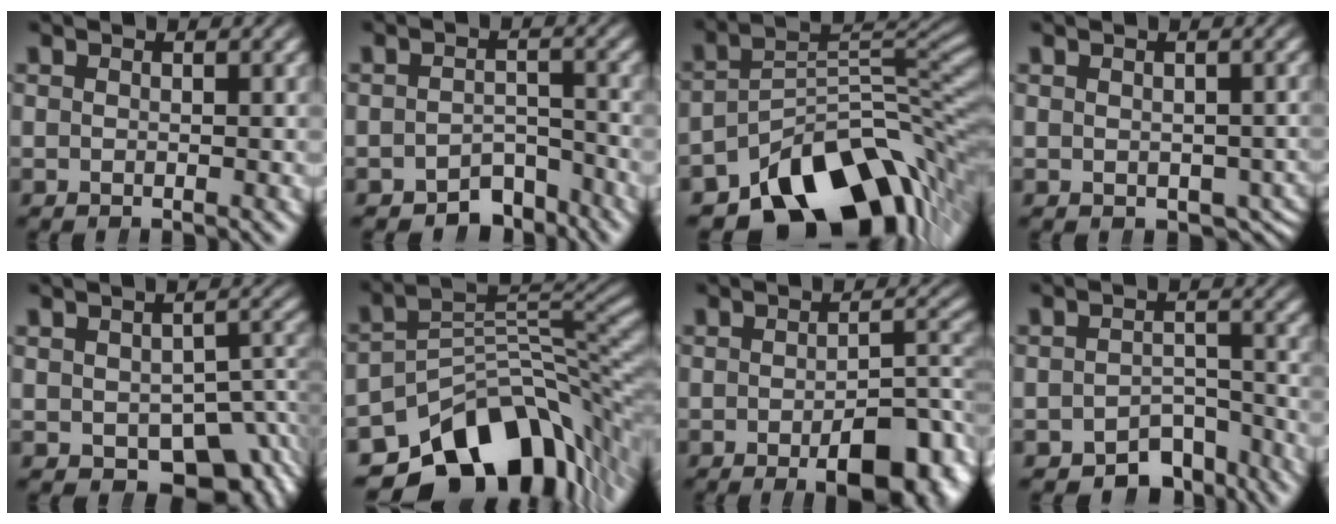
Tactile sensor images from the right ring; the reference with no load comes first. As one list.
[{"total": 5.1, "force": [-4.6, 1.8, 1.1], "torque": [0.014, -0.009, -0.074]}, {"total": 16.9, "force": [-9.5, 8.2, 11.4], "torque": [-0.137, -0.024, -0.127]}, {"total": 3.1, "force": [-1.7, 2.0, 1.5], "torque": [-0.008, -0.017, -0.013]}, {"total": 9.1, "force": [-3.9, 6.1, 5.5], "torque": [-0.061, -0.037, -0.035]}, {"total": 18.2, "force": [-9.4, 9.8, 12.1], "torque": [-0.148, -0.032, -0.128]}, {"total": 7.5, "force": [-3.5, 2.4, 6.1], "torque": [-0.058, -0.003, -0.048]}, {"total": 6.2, "force": [-5.4, 2.6, 1.7], "torque": [0.006, -0.010, -0.084]}]